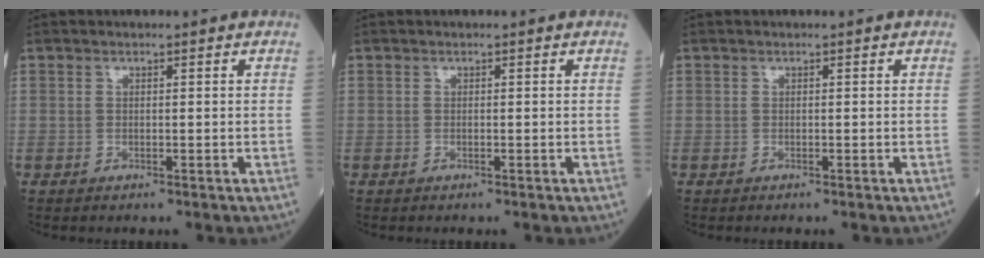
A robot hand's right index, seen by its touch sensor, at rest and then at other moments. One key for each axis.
{"total": 0.0}
{"total": 0.0}